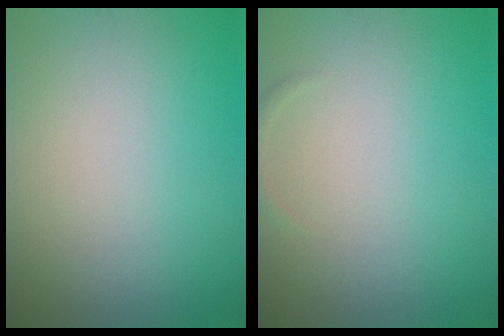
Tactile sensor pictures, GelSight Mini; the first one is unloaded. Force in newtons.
{"total": 0.6, "press": 0.6, "slide": 0.1}